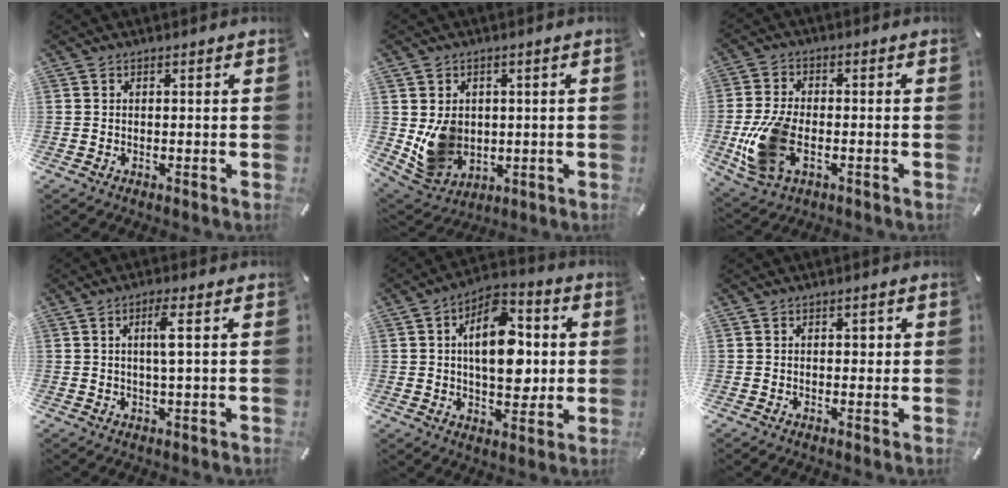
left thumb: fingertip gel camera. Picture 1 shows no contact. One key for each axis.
{"total": 8.9, "fx": 0.6, "fy": 8.2, "fz": 3.4, "tx": -0.070, "ty": -0.009, "tz": 0.016}
{"total": 12.6, "fx": -3.4, "fy": 7.6, "fz": 9.5, "tx": -0.211, "ty": -0.003, "tz": -0.056}
{"total": 4.7, "fx": 0.7, "fy": 0.5, "fz": 4.7, "tx": -0.091, "ty": 0.000, "tz": 0.007}
{"total": 15.3, "fx": 1.8, "fy": 9.1, "fz": 12.1, "tx": -0.187, "ty": -0.002, "tz": 0.031}
{"total": 1.4, "fx": 0.1, "fy": 1.1, "fz": 1.0, "tx": -0.011, "ty": 0.003, "tz": -0.003}